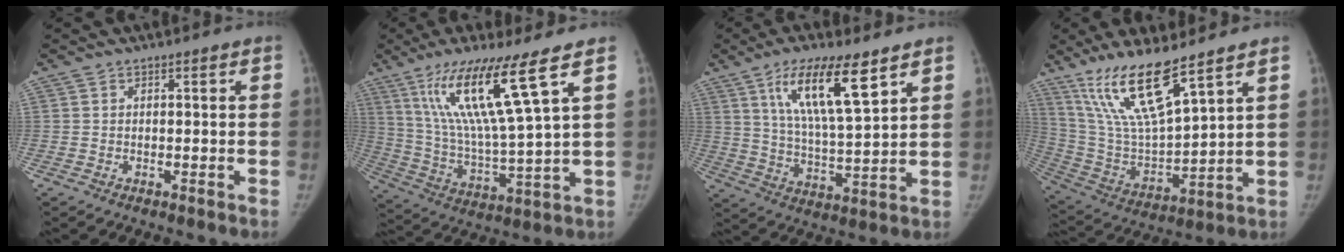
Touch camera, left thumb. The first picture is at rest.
{"total": 17.8, "force": [9.3, 0.5, 15.2], "torque": [-0.287, -0.047, 0.175]}
{"total": 14.5, "force": [7.8, 3.1, 11.8], "torque": [-0.203, -0.038, 0.147]}
{"total": 16.7, "force": [11.2, 3.2, 12.0], "torque": [-0.226, -0.061, 0.233]}